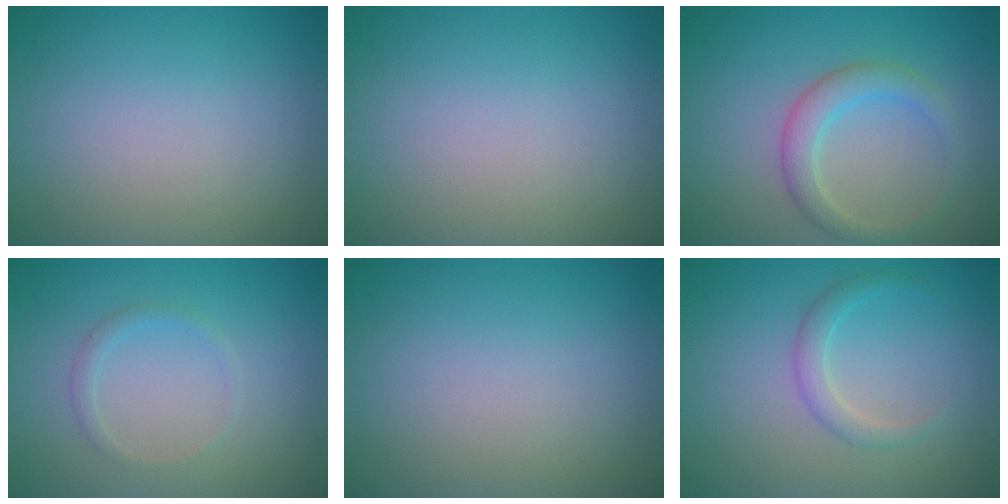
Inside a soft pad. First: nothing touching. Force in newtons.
{"total": 0.0}
{"total": 3.0, "press": 3.0, "slide": 0.1}
{"total": 1.1, "press": 1.1, "slide": 0.1}
{"total": 0.0}
{"total": 1.8, "press": 1.8, "slide": 0.1}